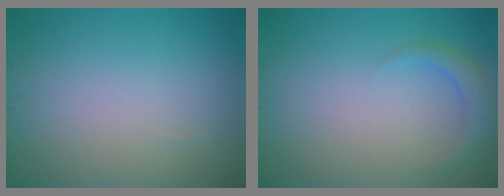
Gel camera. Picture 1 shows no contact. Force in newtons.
{"total": 1.9, "press": 1.9, "slide": 0.1}